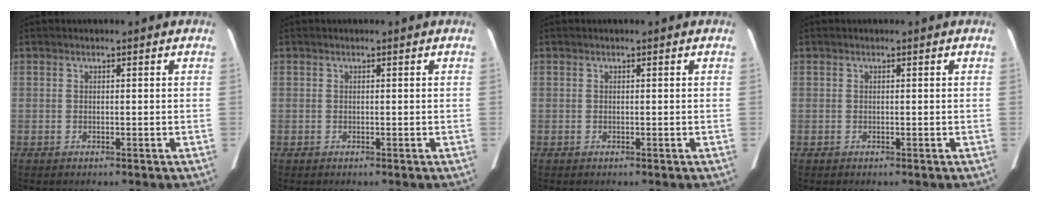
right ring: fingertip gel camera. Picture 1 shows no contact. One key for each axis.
{"total": 0.0}
{"total": 0.0}
{"total": 0.0}